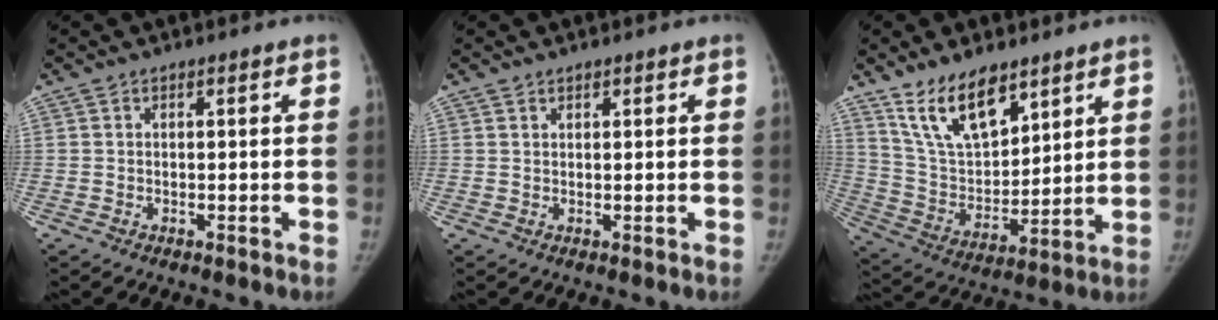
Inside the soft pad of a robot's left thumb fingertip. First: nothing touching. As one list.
[{"total": 1.0, "force": [0.8, 0.5, 0.1], "torque": [0.008, -0.005, 0.010]}, {"total": 14.8, "force": [10.0, 7.0, 8.3], "torque": [-0.113, -0.059, 0.199]}]